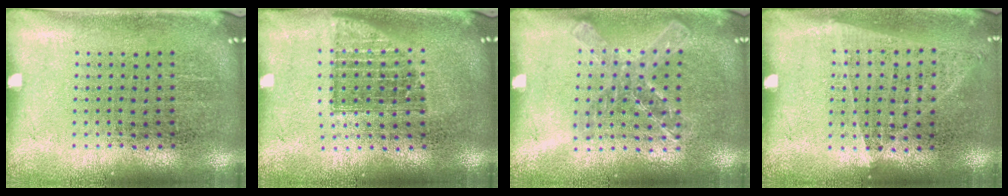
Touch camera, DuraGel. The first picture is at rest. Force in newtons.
{"total": 1.5, "press": 1.2, "slide": 0.9}
{"total": 1.4, "press": 1.3, "slide": 0.4}
{"total": 1.0, "press": 0.9, "slide": 0.4}